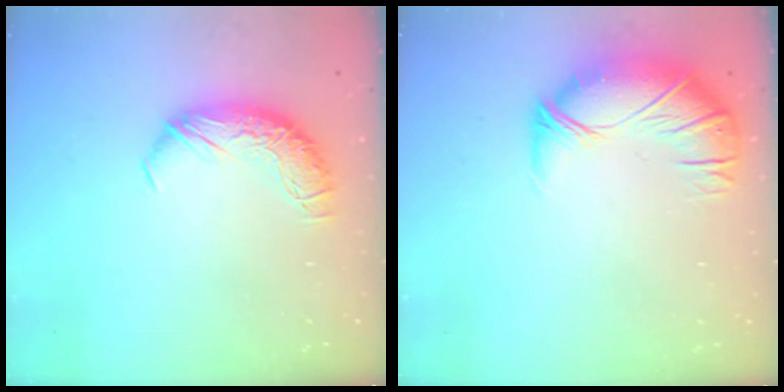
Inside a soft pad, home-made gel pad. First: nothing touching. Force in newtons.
{"total": 2.6, "press": 1.0, "slide": 2.4}